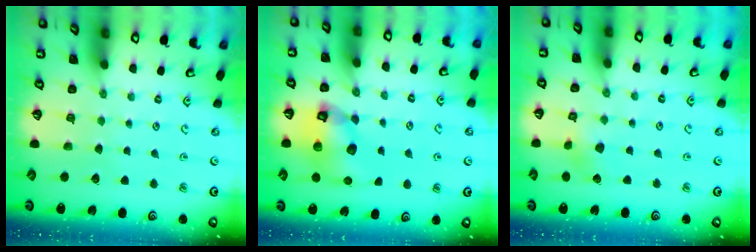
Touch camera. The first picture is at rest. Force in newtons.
{"total": 11.1, "press": 11.0, "slide": 1.5}
{"total": 4.8, "press": 4.7, "slide": 0.4}